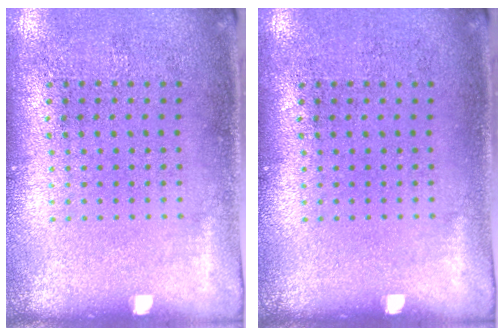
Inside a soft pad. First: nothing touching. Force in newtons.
{"total": 0.0}